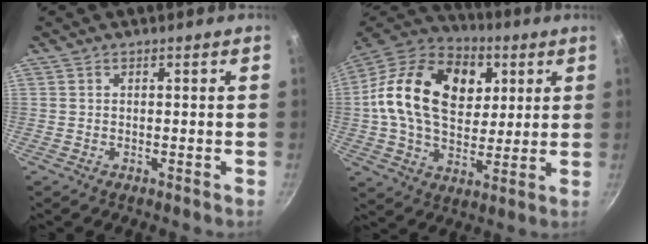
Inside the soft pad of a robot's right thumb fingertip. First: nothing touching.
{"total": 24.0, "force": [5.5, 16.3, 16.7], "torque": [-0.266, 0.008, 0.082]}